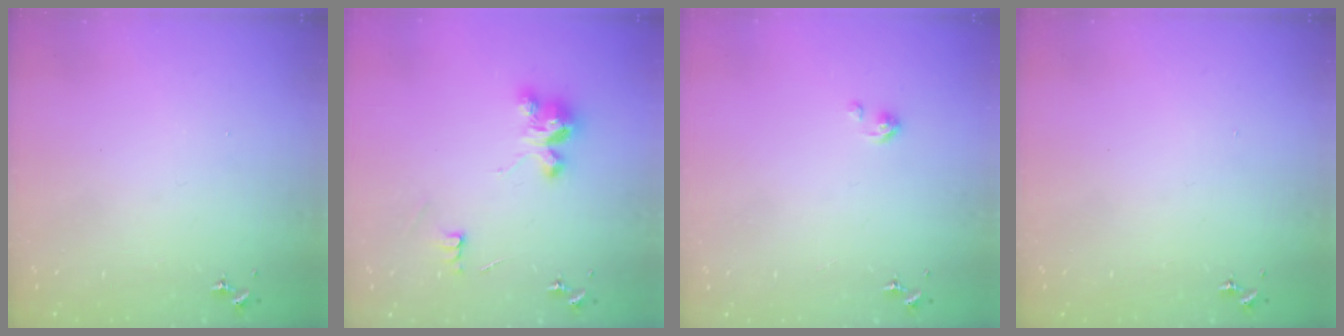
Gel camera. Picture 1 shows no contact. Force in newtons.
{"total": 8.9, "press": 8.9, "slide": 0.3}
{"total": 2.6, "press": 2.6, "slide": 0.4}
{"total": 0.0}